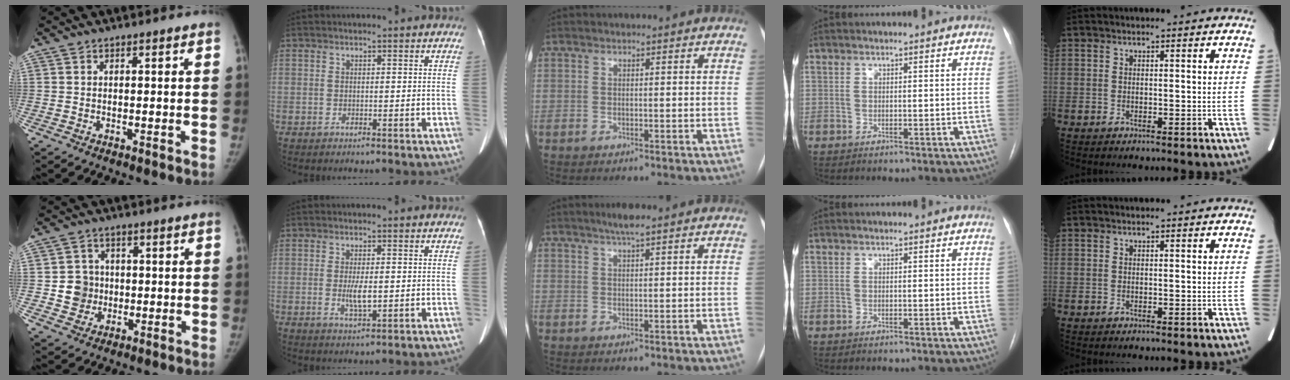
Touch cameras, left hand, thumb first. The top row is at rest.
{"thumb": {"total": 6.0, "force": [-0.3, 5.8, 1.5], "torque": [0.002, 0.009, -0.002]}, "index": {"total": 3.5, "force": [-0.2, 0.9, 3.3], "torque": [-0.065, -0.007, -0.001]}, "middle": {"total": 2.7, "force": [2.0, 0.0, 1.8], "torque": [-0.039, 0.006, 0.038]}}